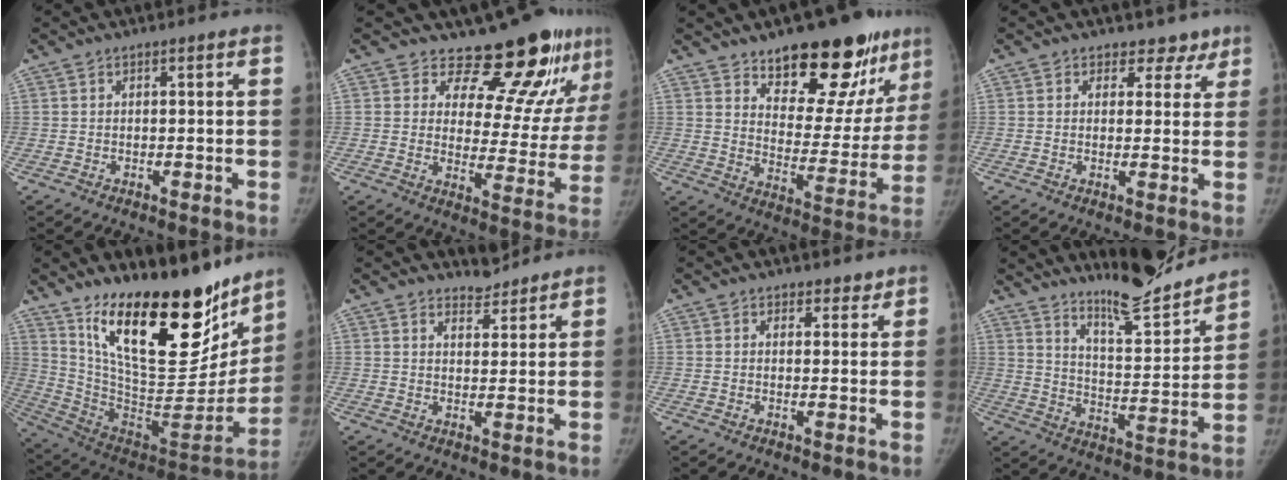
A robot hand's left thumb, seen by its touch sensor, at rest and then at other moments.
{"total": 16.9, "force": [14.1, 6.6, 6.7], "torque": [-0.025, -0.115, 0.172]}
{"total": 22.5, "force": [15.1, 9.8, 13.4], "torque": [-0.129, -0.090, 0.220]}
{"total": 4.3, "force": [3.2, 2.9, -0.1], "torque": [0.036, -0.022, 0.029]}
{"total": 30.5, "force": [20.1, 11.6, 19.8], "torque": [-0.262, -0.102, 0.335]}
{"total": 3.3, "force": [3.2, 0.9, -0.4], "torque": [0.023, -0.030, 0.051]}
{"total": 2.2, "force": [1.8, 1.3, 0.0], "torque": [0.023, -0.013, 0.017]}
{"total": 18.0, "force": [15.8, 1.8, 8.4], "torque": [-0.103, -0.107, 0.250]}